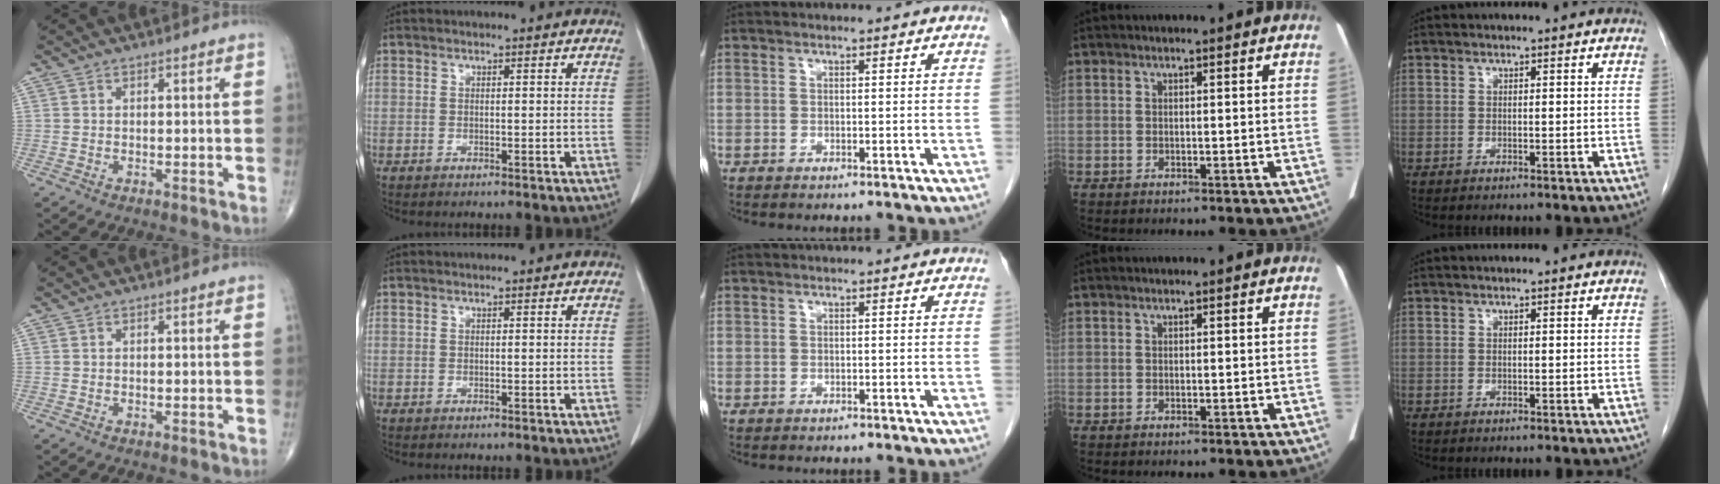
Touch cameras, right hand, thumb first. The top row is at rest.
{}